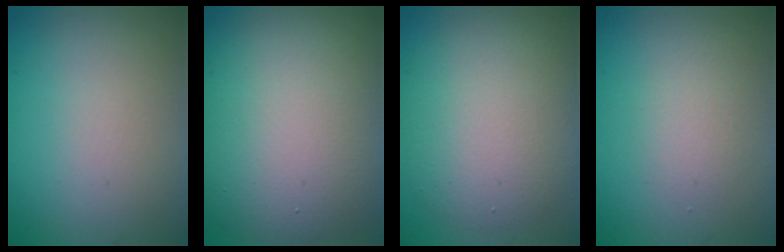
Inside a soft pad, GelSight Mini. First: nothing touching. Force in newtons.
{"total": 13.5, "press": 13.4, "slide": 0.7}
{"total": 6.8, "press": 6.8, "slide": 0.5}
{"total": 1.5, "press": 1.5, "slide": 0.1}